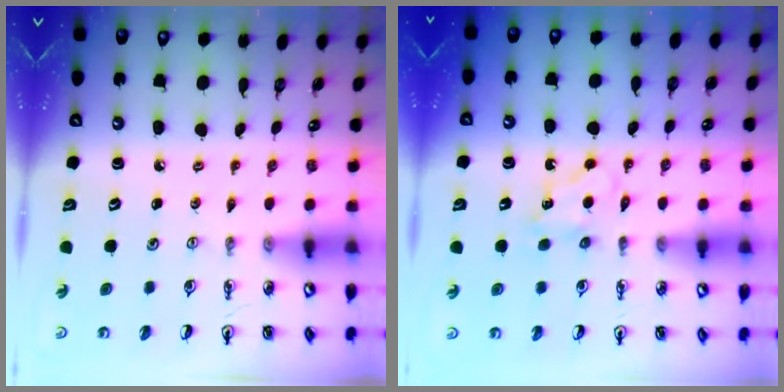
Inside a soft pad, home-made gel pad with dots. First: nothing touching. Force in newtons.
{"total": 5.1, "press": 5.0, "slide": 0.8}